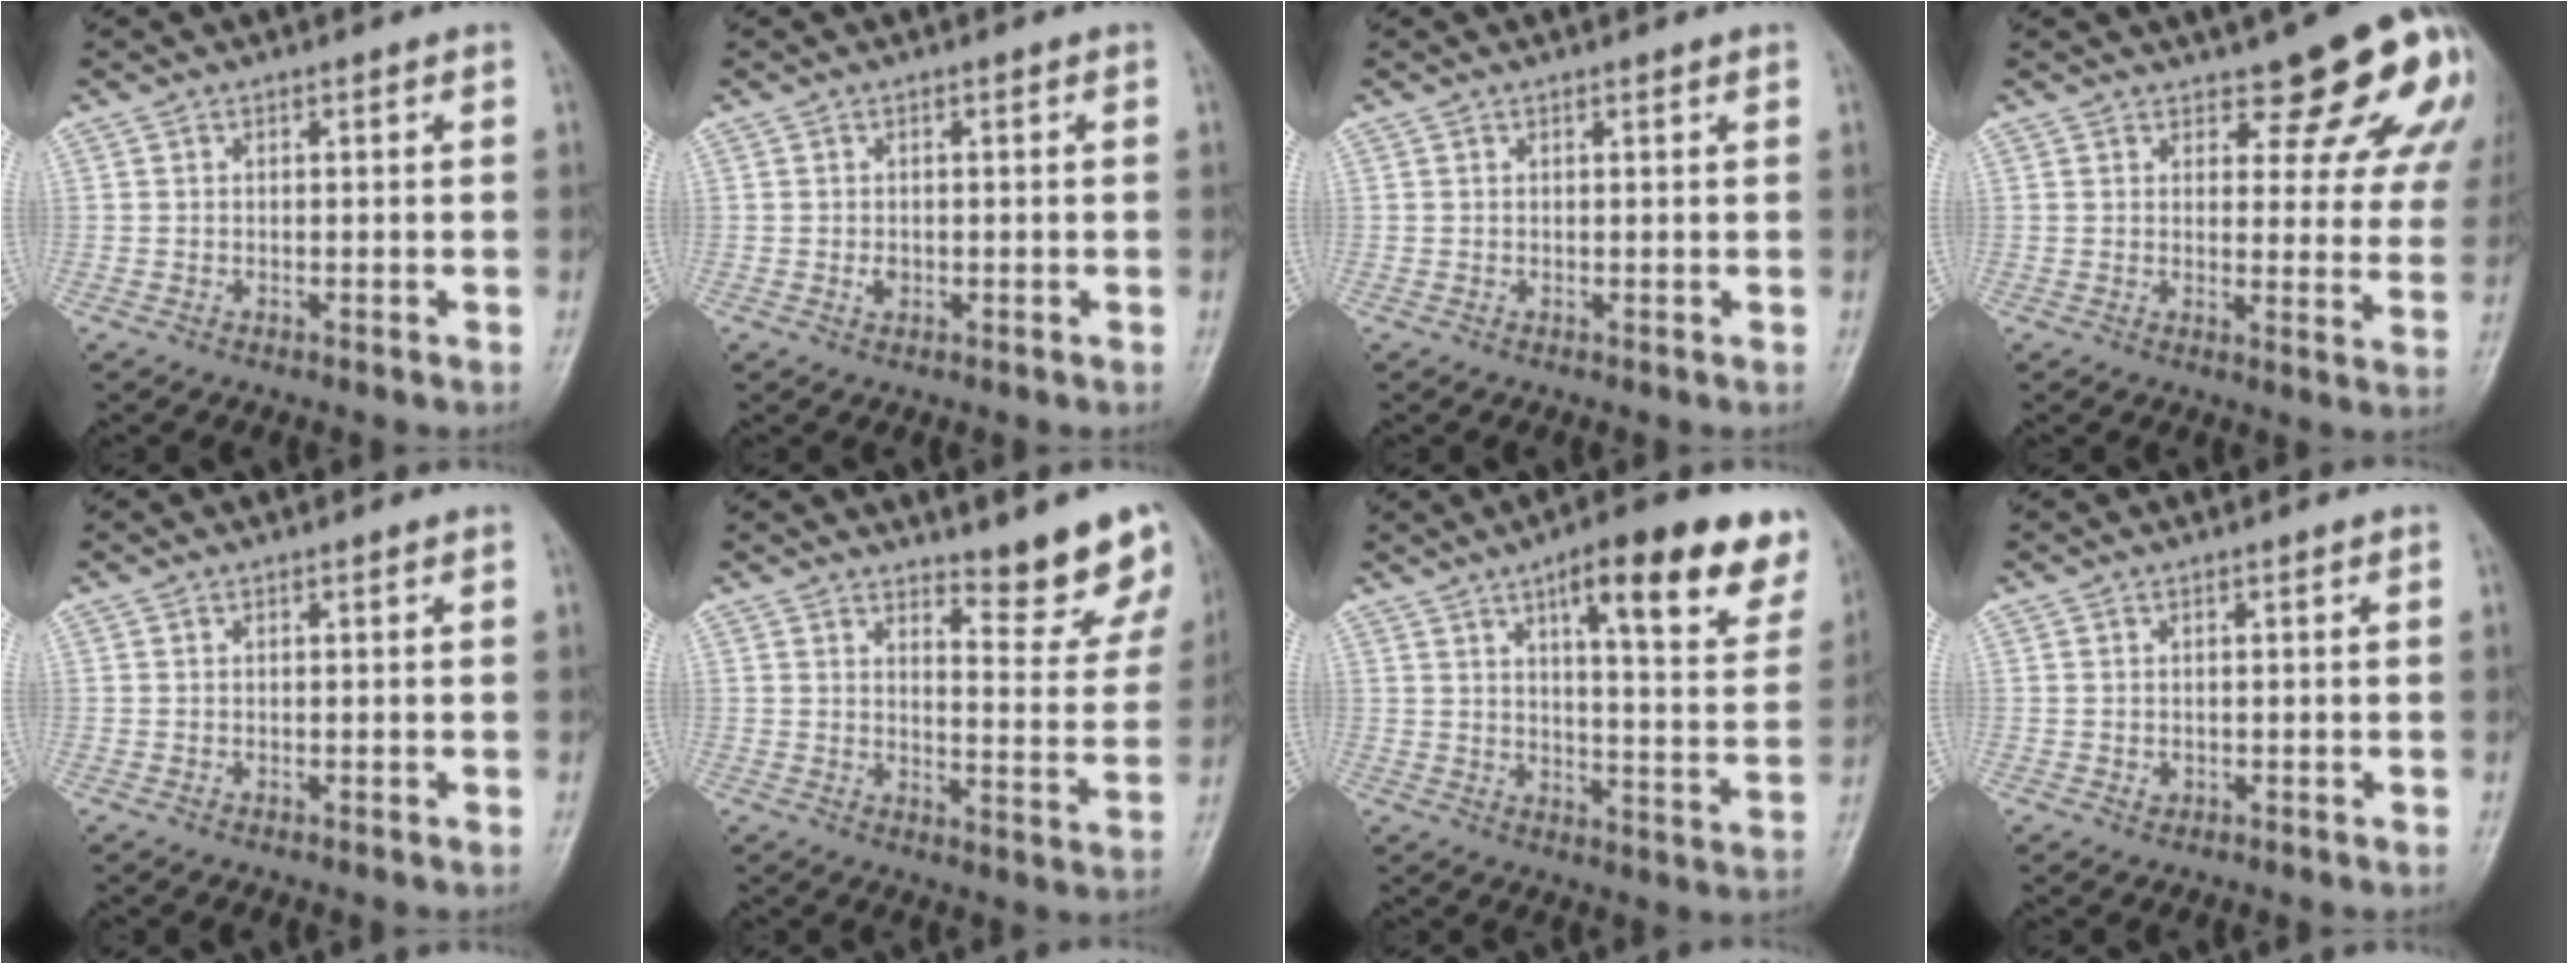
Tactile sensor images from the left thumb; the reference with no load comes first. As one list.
[{"total": 1.2, "force": [-0.3, 0.9, 0.6], "torque": [-0.010, 0.000, -0.005]}, {"total": 0.5, "force": [0.4, 0.0, 0.4], "torque": [-0.007, -0.001, 0.005]}, {"total": 12.6, "force": [8.9, 4.3, 7.8], "torque": [-0.056, -0.057, 0.099]}, {"total": 0.0}, {"total": 10.3, "force": [8.8, 2.1, 4.9], "torque": [-0.031, -0.075, 0.110]}, {"total": 18.5, "force": [10.7, 5.0, 14.2], "torque": [-0.153, -0.042, 0.143]}, {"total": 0.8, "force": [-0.3, 0.7, 0.2], "torque": [-0.002, 0.001, -0.002]}]